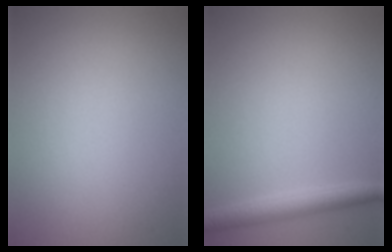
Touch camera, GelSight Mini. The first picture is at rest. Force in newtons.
{"total": 2.5, "press": 2.5, "slide": 0.1}